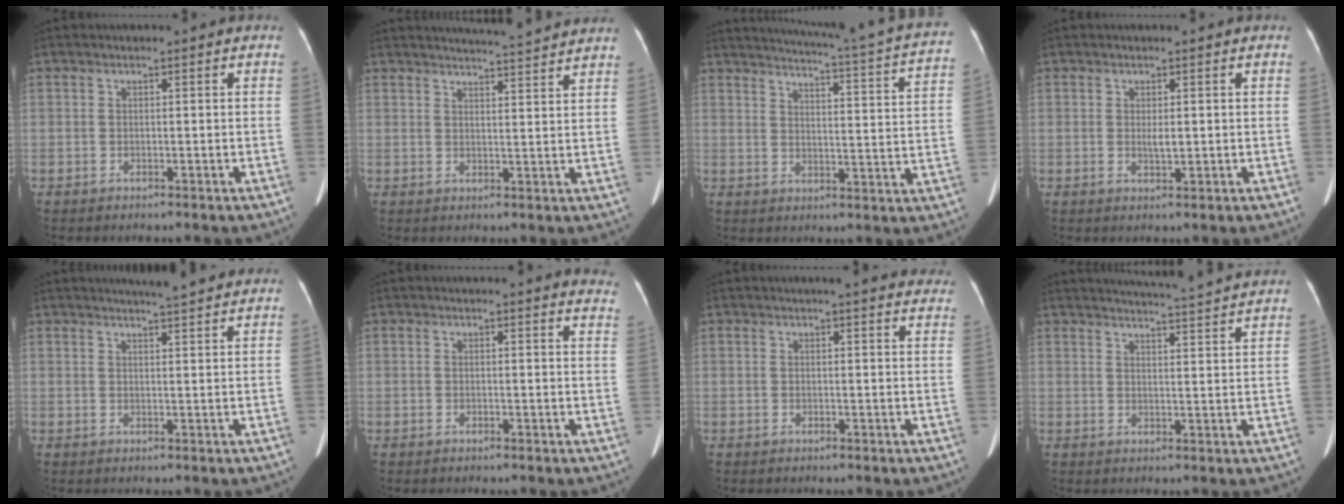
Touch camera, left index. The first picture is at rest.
{"total": 10.2, "force": [9.7, -0.4, 3.1], "torque": [-0.050, 0.009, 0.117]}
{"total": 23.2, "force": [21.3, -0.2, 9.2], "torque": [-0.139, -0.066, 0.248]}
{"total": 1.6, "force": [0.1, 0.5, 1.5], "torque": [-0.027, -0.003, 0.004]}
{"total": 6.6, "force": [6.0, 0.1, 2.7], "torque": [-0.045, 0.011, 0.074]}
{"total": 8.0, "force": [7.8, 1.1, 1.6], "torque": [0.012, -0.029, 0.049]}
{"total": 12.4, "force": [11.2, 1.9, 4.9], "torque": [-0.041, 0.008, 0.113]}
{"total": 12.7, "force": [12.0, -0.8, 4.0], "torque": [-0.067, -0.005, 0.146]}